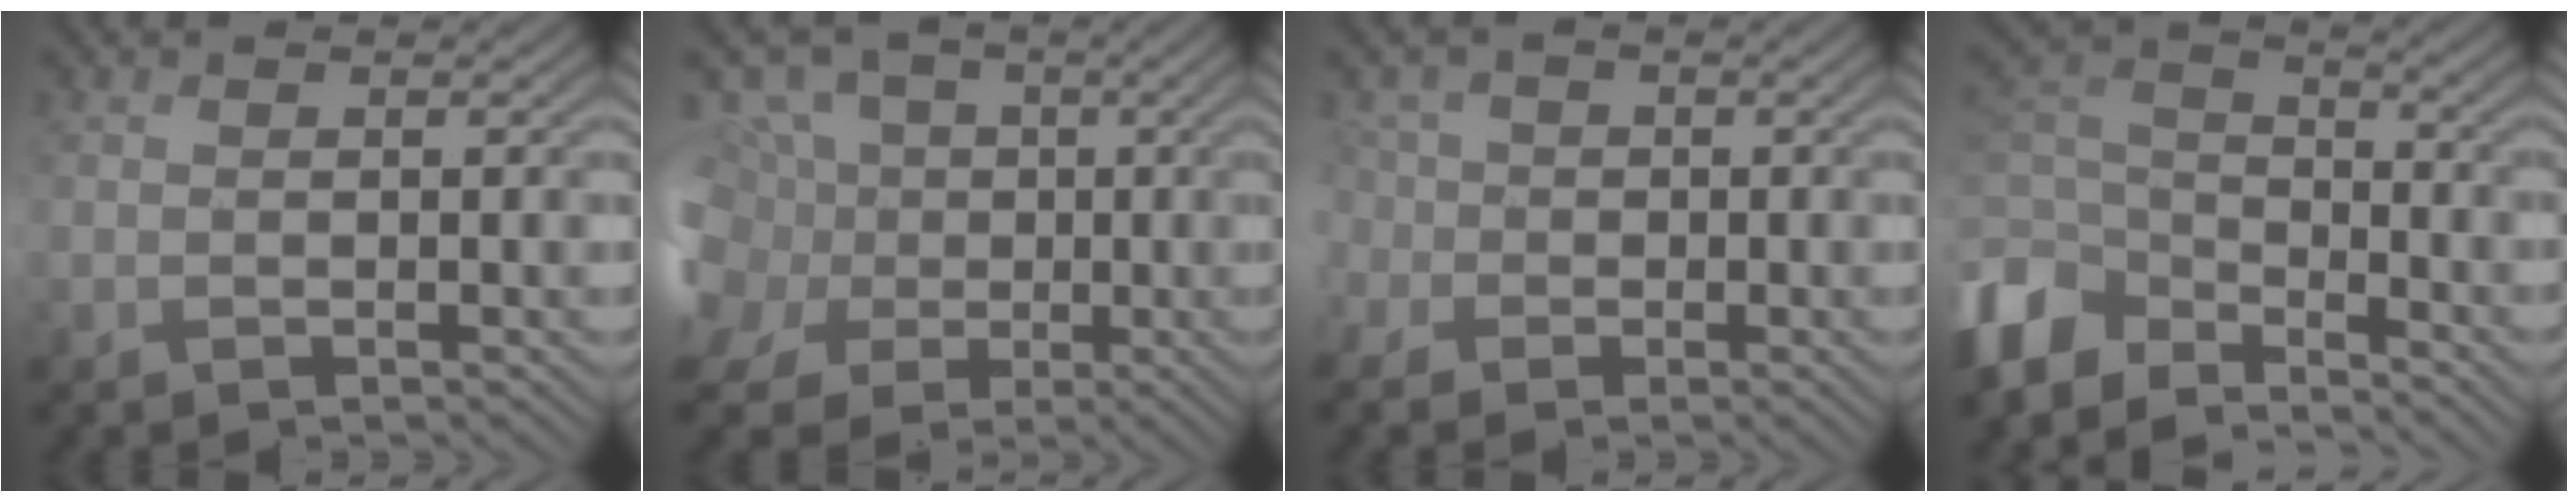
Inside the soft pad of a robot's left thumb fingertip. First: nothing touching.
{"total": 14.8, "force": [-1.5, 12.7, 7.5], "torque": [-0.233, 0.011, -0.050]}
{"total": 3.9, "force": [0.2, 3.6, 1.7], "torque": [-0.068, 0.000, -0.008]}
{"total": 9.6, "force": [-7.2, 4.9, 4.1], "torque": [-0.112, -0.005, -0.160]}